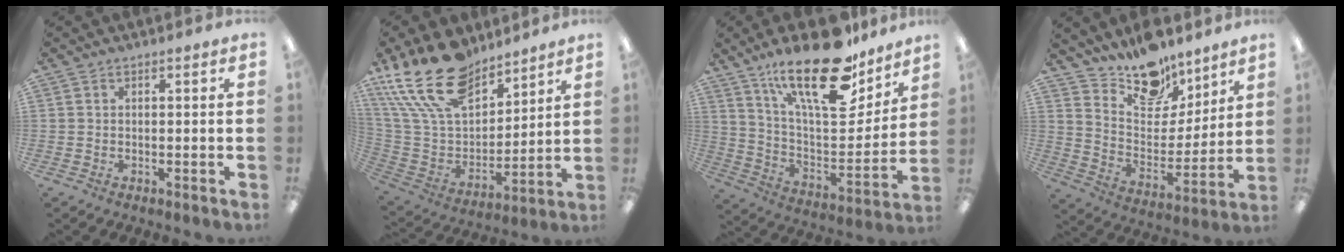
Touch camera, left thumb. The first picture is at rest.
{"total": 22.5, "force": [15.4, 11.6, 11.7], "torque": [-0.260, -0.085, 0.282]}
{"total": 26.2, "force": [17.6, 9.9, 16.7], "torque": [-0.256, -0.107, 0.299]}
{"total": 14.0, "force": [11.8, 6.5, 3.6], "torque": [-0.060, -0.101, 0.217]}